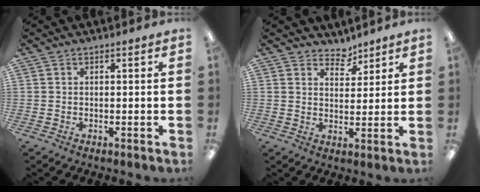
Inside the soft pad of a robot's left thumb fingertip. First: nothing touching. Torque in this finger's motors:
{"motor_torque": [-0.30, -0.41, -0.10, 0.04, -0.09]}